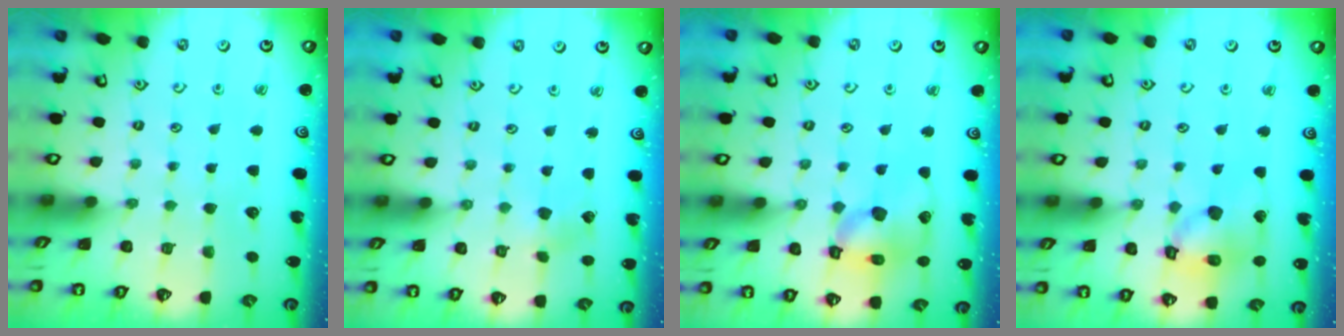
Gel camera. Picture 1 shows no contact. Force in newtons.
{"total": 2.2, "press": 2.2, "slide": 0.3}
{"total": 13.6, "press": 13.5, "slide": 2.1}
{"total": 13.7, "press": 13.6, "slide": 1.8}